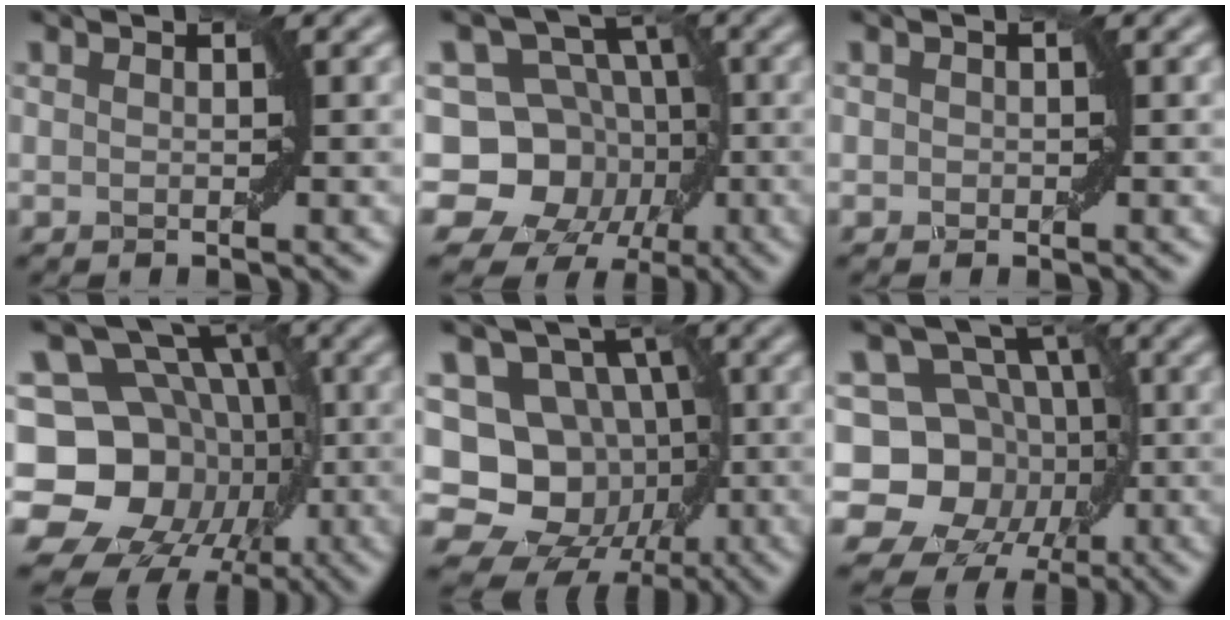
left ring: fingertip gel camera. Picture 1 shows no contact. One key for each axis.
{"total": 11.7, "fx": -2.7, "fy": 10.2, "fz": 5.0, "tx": -0.075, "ty": 0.028, "tz": -0.081}
{"total": 0.5, "fx": 0.0, "fy": 0.5, "fz": 0.1, "tx": 0.002, "ty": 0.000, "tz": -0.002}
{"total": 18.1, "fx": -3.7, "fy": 15.4, "fz": 8.6, "tx": -0.149, "ty": 0.007, "tz": -0.086}
{"total": 14.6, "fx": -2.0, "fy": 12.8, "fz": 6.8, "tx": -0.098, "ty": 0.014, "tz": -0.050}
{"total": 12.8, "fx": -2.0, "fy": 11.2, "fz": 5.9, "tx": -0.093, "ty": 0.030, "tz": -0.073}